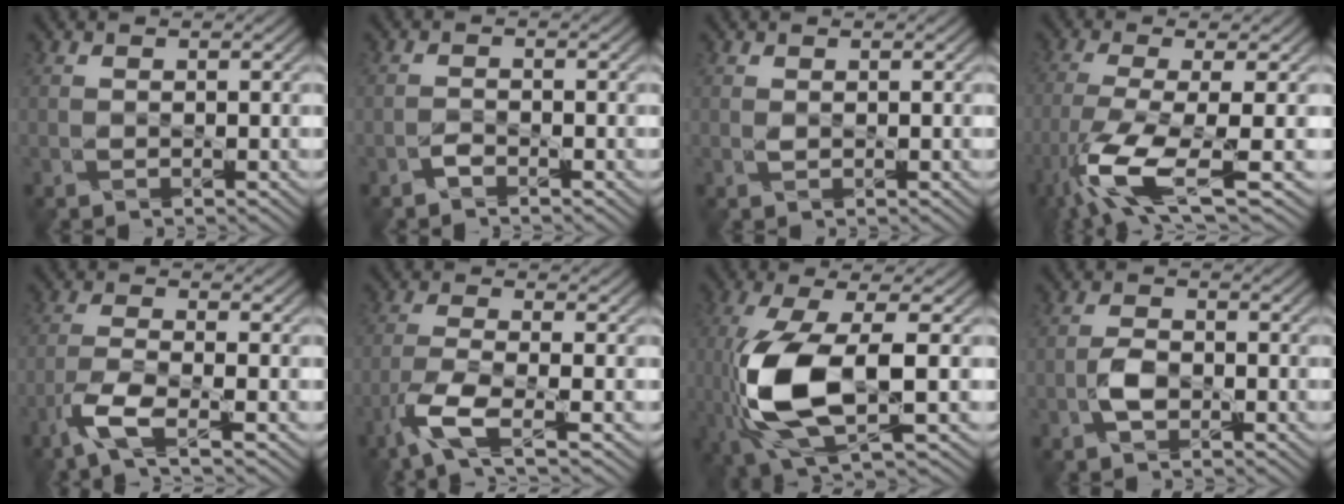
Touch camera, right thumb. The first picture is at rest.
{"total": 1.0, "force": [-1.0, 0.0, 0.0], "torque": [-0.001, 0.003, -0.026]}
{"total": 0.0}
{"total": 9.2, "force": [-3.9, 1.9, 8.1], "torque": [-0.157, -0.009, -0.084]}
{"total": 4.7, "force": [-3.0, 0.7, 3.6], "torque": [-0.079, -0.003, -0.074]}
{"total": 5.5, "force": [-3.2, 1.0, 4.4], "torque": [-0.097, -0.004, -0.081]}
{"total": 11.1, "force": [-1.8, 3.8, 10.3], "torque": [-0.235, -0.009, -0.038]}
{"total": 2.8, "force": [-1.2, 1.5, 1.9], "torque": [-0.041, 0.001, -0.032]}